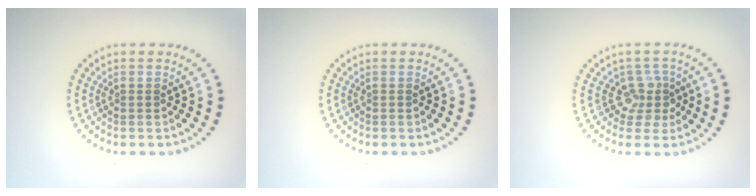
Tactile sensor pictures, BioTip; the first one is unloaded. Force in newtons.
{"total": 0.0}
{"total": 2.6, "press": 1.9, "slide": 1.7}